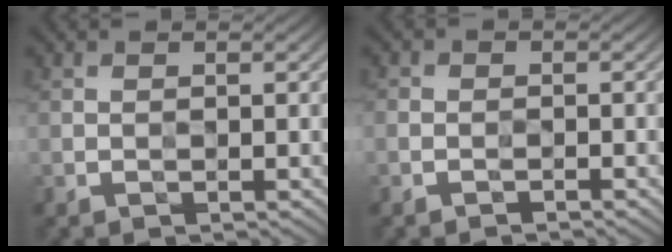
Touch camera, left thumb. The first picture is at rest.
{"total": 1.2, "force": [-0.9, 0.8, 0.3], "torque": [-0.001, -0.001, -0.021]}